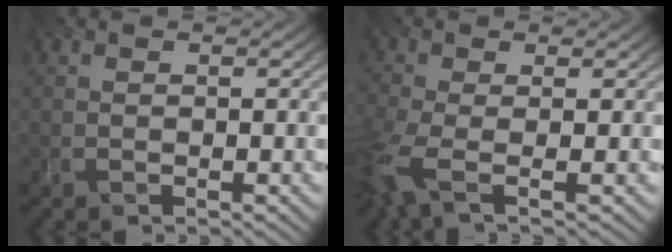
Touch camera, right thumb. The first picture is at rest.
{"total": 5.5, "force": [-2.1, 2.1, 4.7], "torque": [-0.122, -0.016, -0.053]}